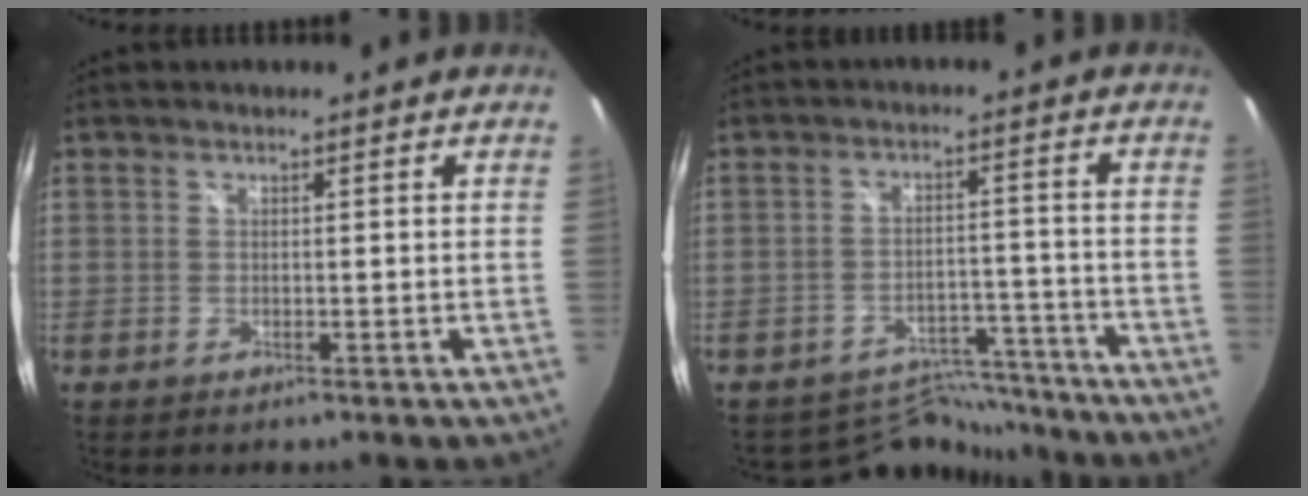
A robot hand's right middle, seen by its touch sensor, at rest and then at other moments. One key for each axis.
{"total": 9.3, "fx": -8.8, "fy": 3.1, "fz": -0.4, "tx": 0.000, "ty": 0.024, "tz": -0.126}